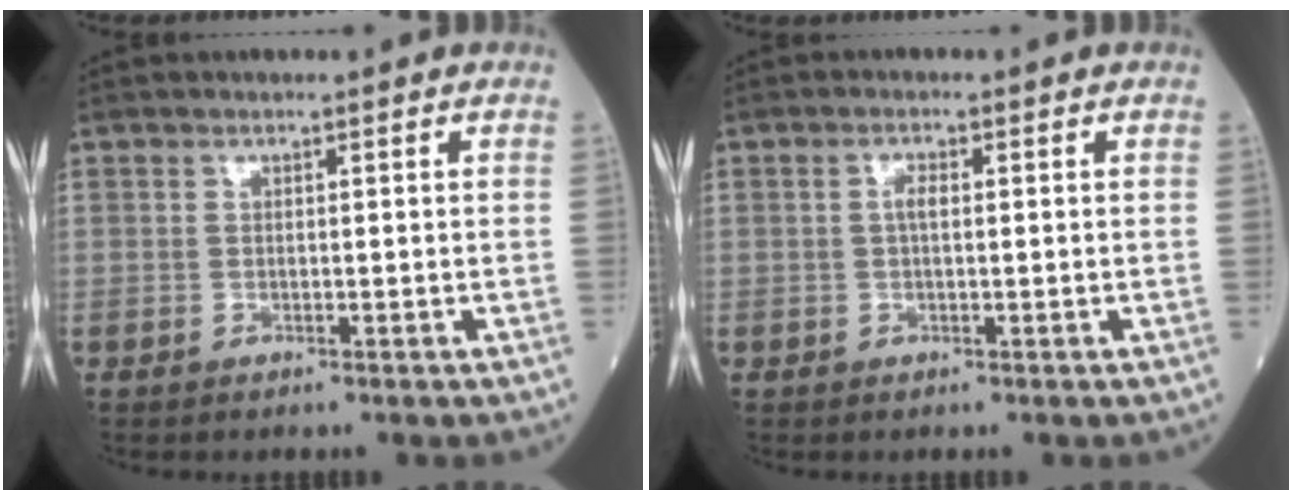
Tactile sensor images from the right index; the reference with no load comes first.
{"total": 1.6, "force": [0.2, 0.5, 1.6], "torque": [-0.035, 0.002, 0.003]}